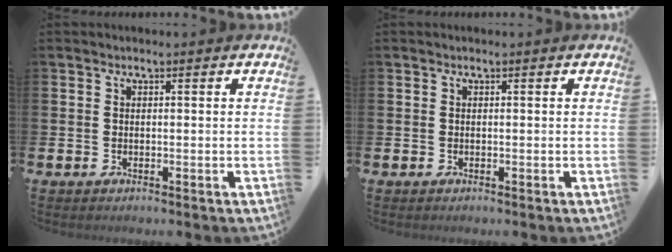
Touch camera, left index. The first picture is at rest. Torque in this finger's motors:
{"motor_torque": [-0.06, 0.01, 0.06, 0.02]}